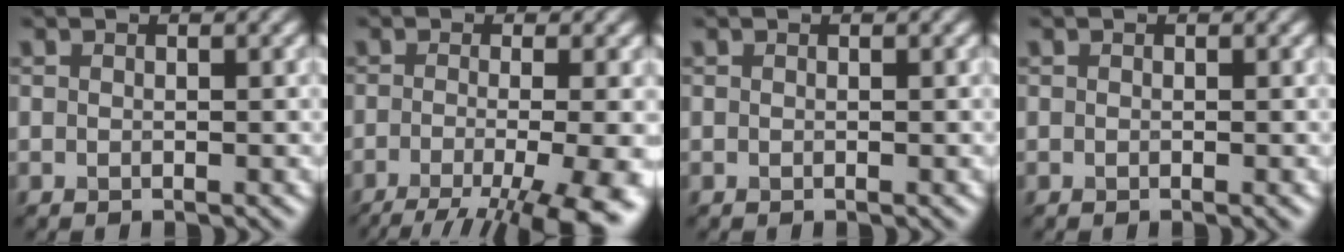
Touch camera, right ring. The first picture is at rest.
{"total": 8.9, "force": [-5.6, 1.5, 6.7], "torque": [-0.130, -0.011, -0.055]}
{"total": 0.0}
{"total": 0.0}